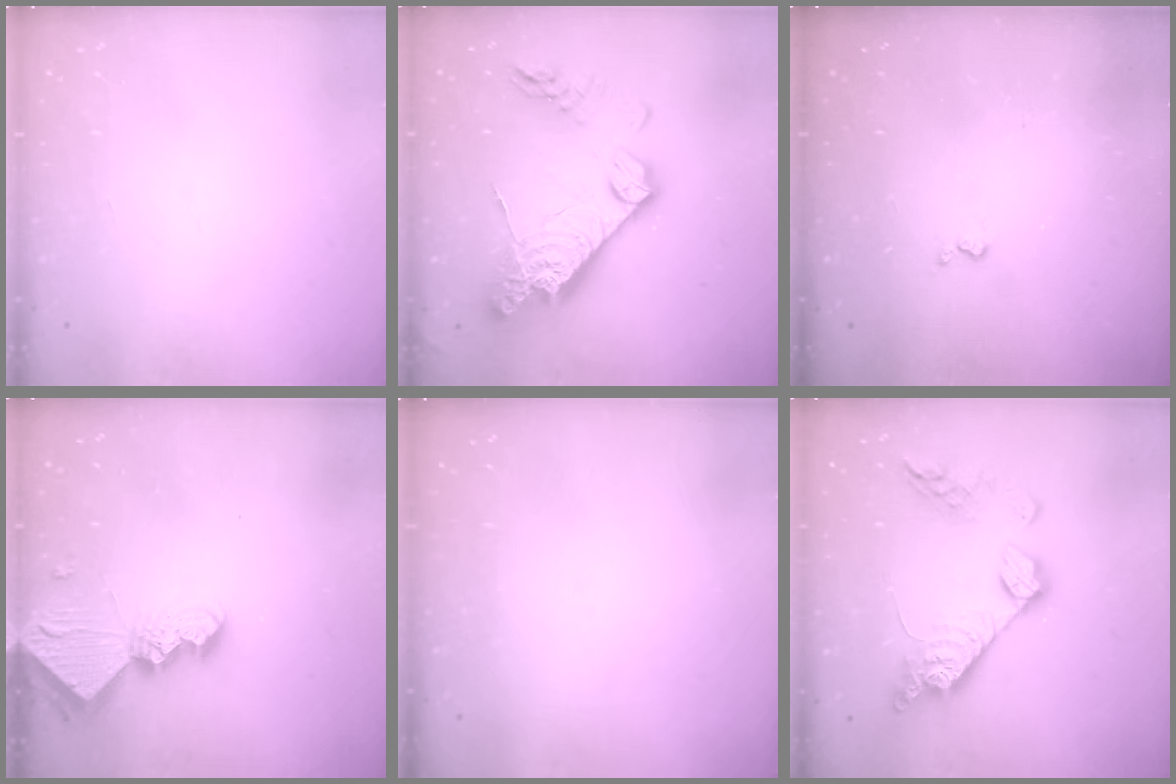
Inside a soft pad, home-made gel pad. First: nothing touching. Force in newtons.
{"total": 22.2, "press": 22.1, "slide": 1.7}
{"total": 2.9, "press": 2.9, "slide": 0.5}
{"total": 7.8, "press": 7.8, "slide": 0.8}
{"total": 0.0}
{"total": 16.0, "press": 15.9, "slide": 1.1}